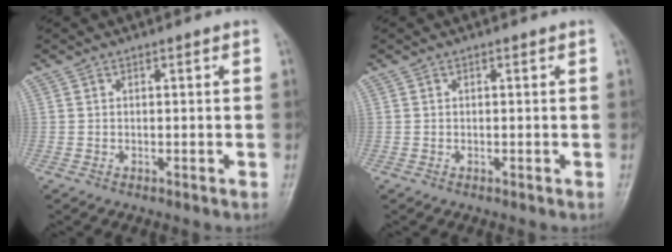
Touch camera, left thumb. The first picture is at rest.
{"total": 0.0}